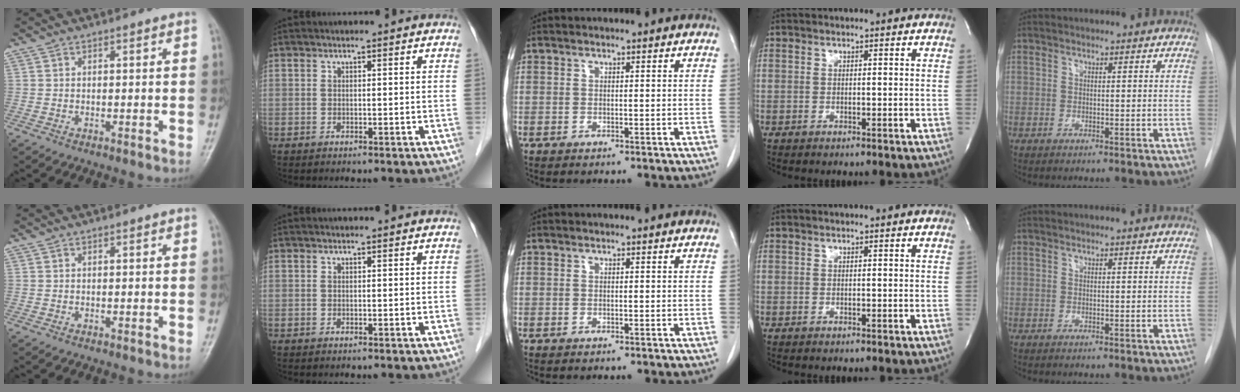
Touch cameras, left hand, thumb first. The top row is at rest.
{}